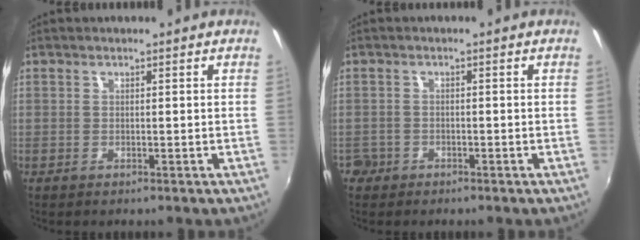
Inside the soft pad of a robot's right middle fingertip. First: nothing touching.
{"total": 2.9, "force": [-1.8, 2.3, 0.4], "torque": [-0.017, -0.001, -0.033]}